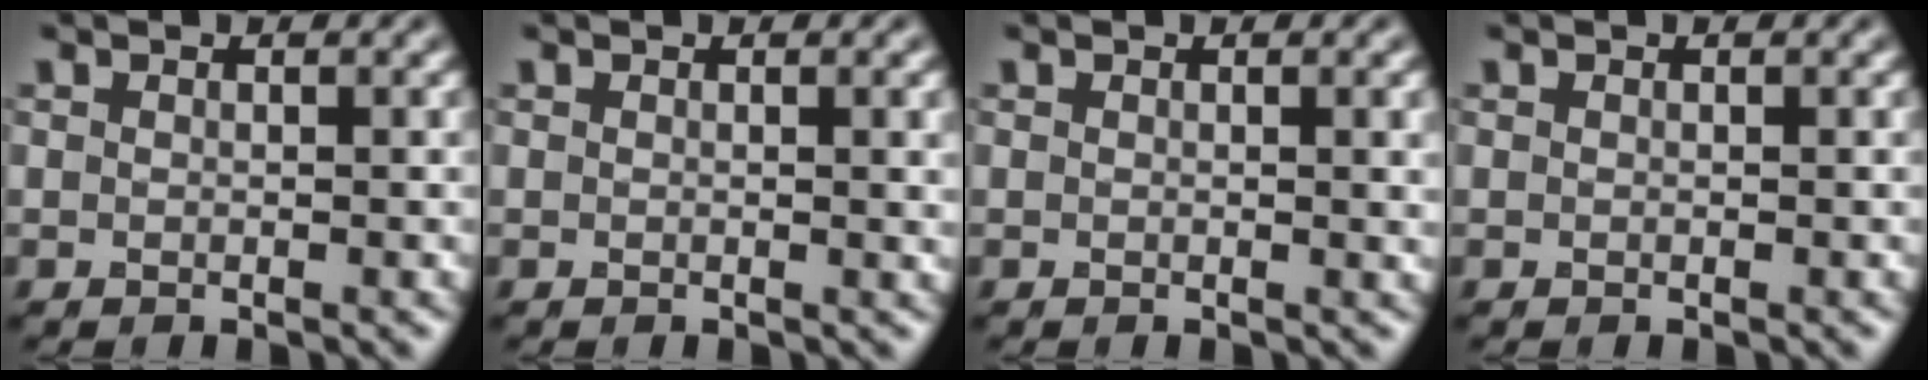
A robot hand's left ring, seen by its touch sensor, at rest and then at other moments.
{"total": 1.8, "force": [0.4, 0.5, 1.6], "torque": [-0.014, 0.003, 0.002]}
{"total": 1.8, "force": [0.4, 0.5, 1.7], "torque": [-0.015, 0.003, 0.002]}
{"total": 0.0}